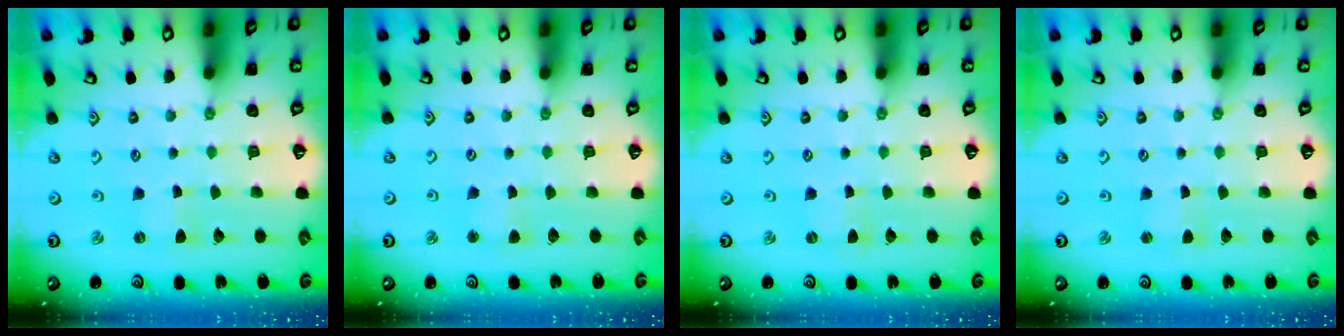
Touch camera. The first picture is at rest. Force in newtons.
{"total": 2.2, "press": 2.2, "slide": 0.3}
{"total": 0.0}
{"total": 1.0, "press": 1.0, "slide": 0.1}